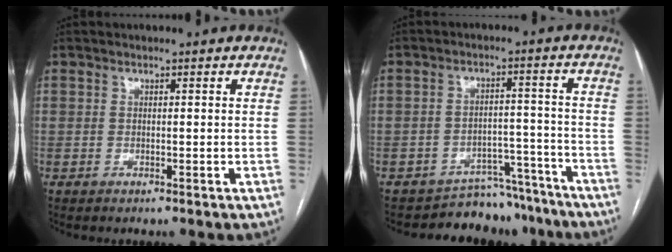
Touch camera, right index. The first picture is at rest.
{"total": 8.7, "force": [-8.0, 3.5, -0.7], "torque": [0.033, 0.048, -0.110]}